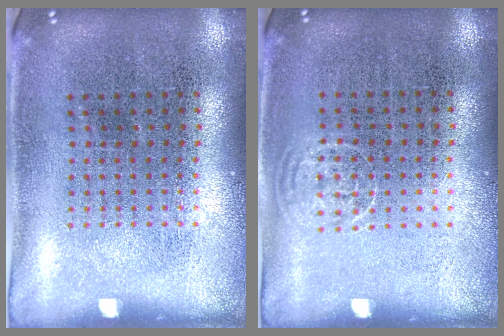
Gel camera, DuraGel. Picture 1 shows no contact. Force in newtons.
{"total": 0.6, "press": 0.4, "slide": 0.4}